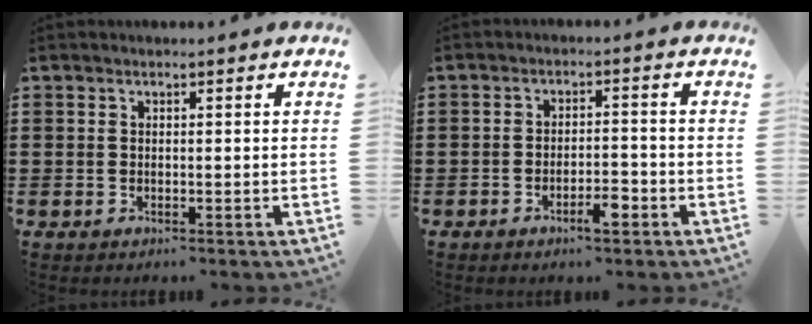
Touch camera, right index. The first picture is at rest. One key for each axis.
{"total": 3.6, "fx": -2.3, "fy": 1.0, "fz": 2.6, "tx": -0.041, "ty": 0.007, "tz": -0.042}